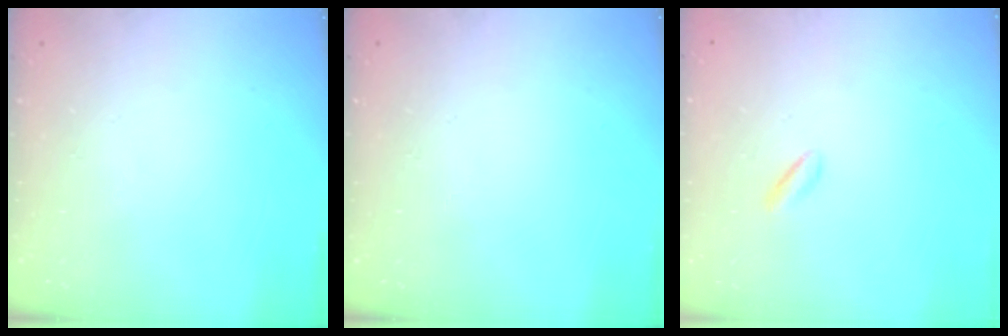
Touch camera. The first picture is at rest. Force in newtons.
{"total": 0.0}
{"total": 1.5, "press": 1.3, "slide": 0.8}